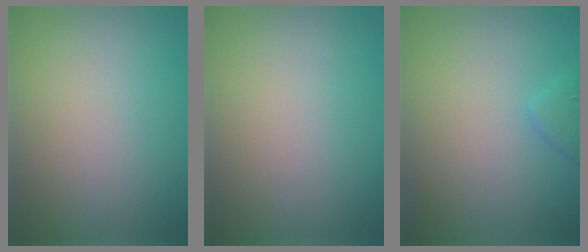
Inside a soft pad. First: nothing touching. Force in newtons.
{"total": 0.0}
{"total": 1.4, "press": 1.4, "slide": 0.1}